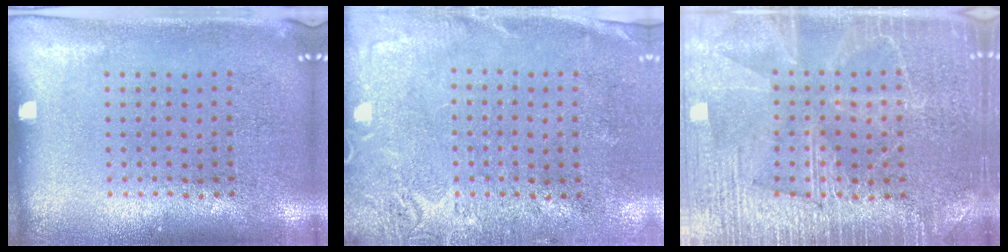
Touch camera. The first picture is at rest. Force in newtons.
{"total": 2.6, "press": 2.2, "slide": 1.4}
{"total": 3.7, "press": 3.6, "slide": 0.4}